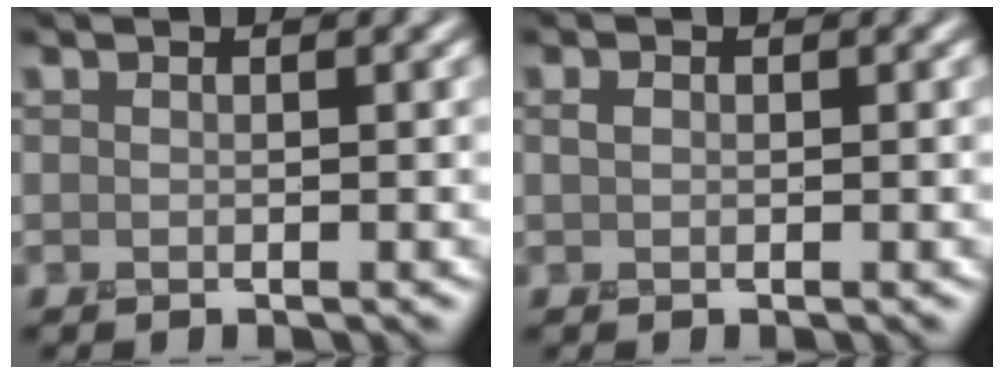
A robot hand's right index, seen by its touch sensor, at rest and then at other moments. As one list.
[{"total": 0.6, "force": [-0.1, 0.4, 0.4], "torque": [-0.010, 0.000, -0.005]}]